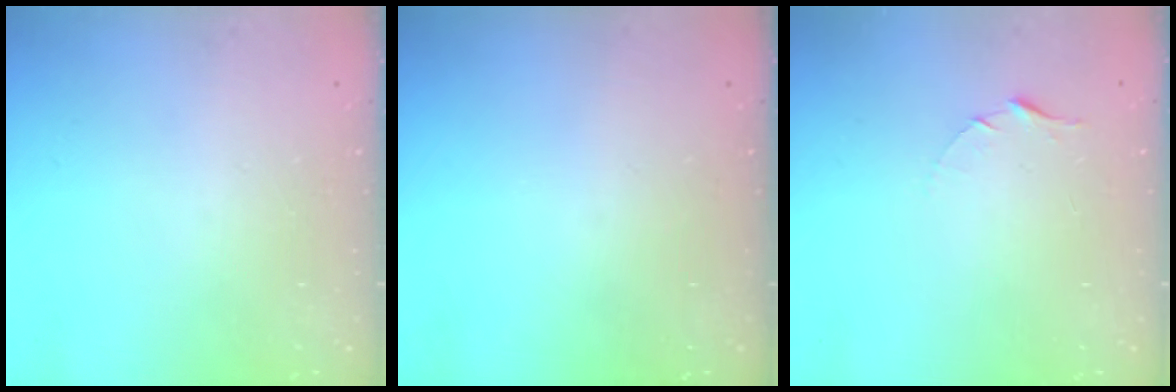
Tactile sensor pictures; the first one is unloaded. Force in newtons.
{"total": 0.0}
{"total": 5.4, "press": 5.4, "slide": 0.5}